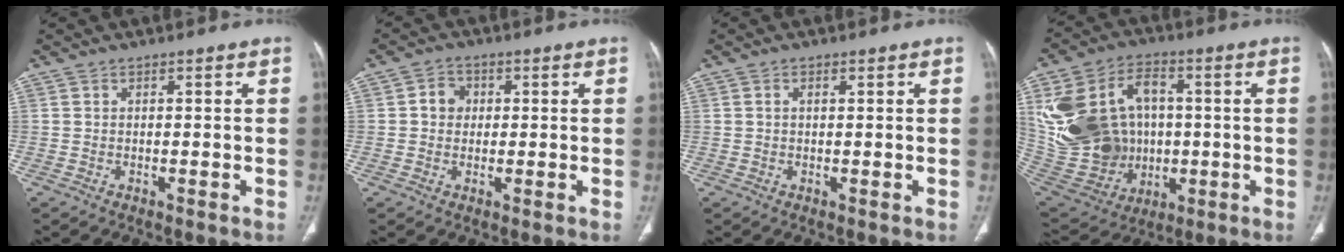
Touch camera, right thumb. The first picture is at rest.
{"total": 3.7, "force": [0.4, 3.3, 1.6], "torque": [-0.009, 0.008, 0.002]}
{"total": 1.0, "force": [0.3, 0.5, 0.8], "torque": [-0.019, 0.005, 0.006]}
{"total": 26.0, "force": [2.7, 20.0, 16.5], "torque": [-0.343, 0.023, 0.079]}